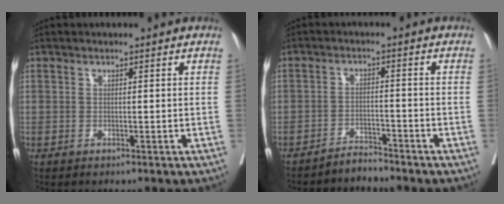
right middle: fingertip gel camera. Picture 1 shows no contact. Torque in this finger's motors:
{"motor_torque": [0.19, -0.19, -0.06, 0.01]}